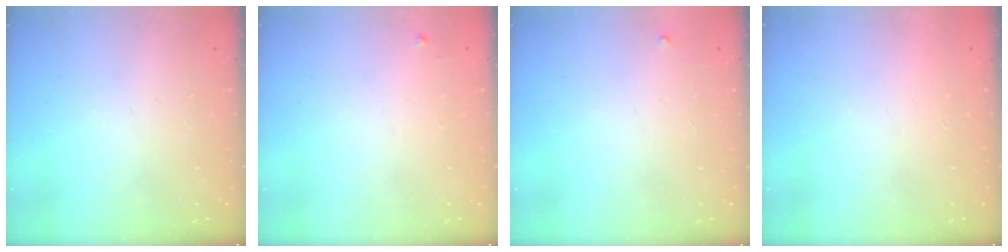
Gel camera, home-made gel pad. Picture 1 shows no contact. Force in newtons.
{"total": 2.4, "press": 2.4, "slide": 0.4}
{"total": 2.3, "press": 2.3, "slide": 0.3}
{"total": 1.5, "press": 1.5, "slide": 0.1}